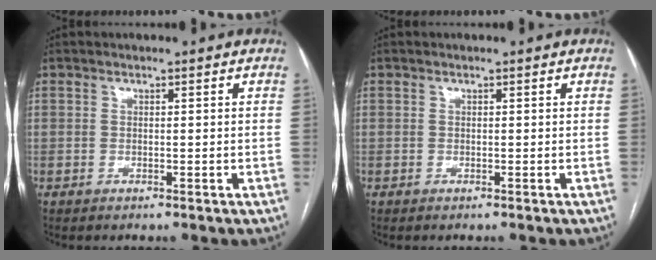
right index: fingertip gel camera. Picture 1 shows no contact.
{"total": 0.0}